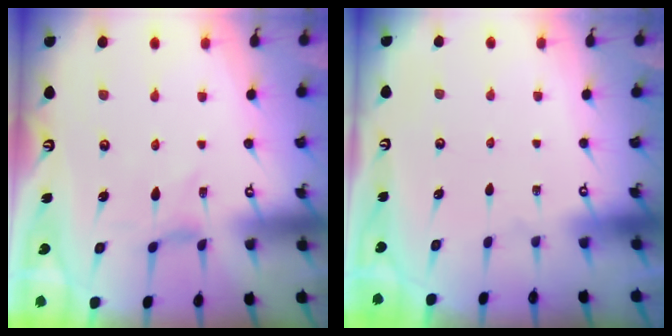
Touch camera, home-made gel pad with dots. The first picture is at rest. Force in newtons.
{"total": 0.0}